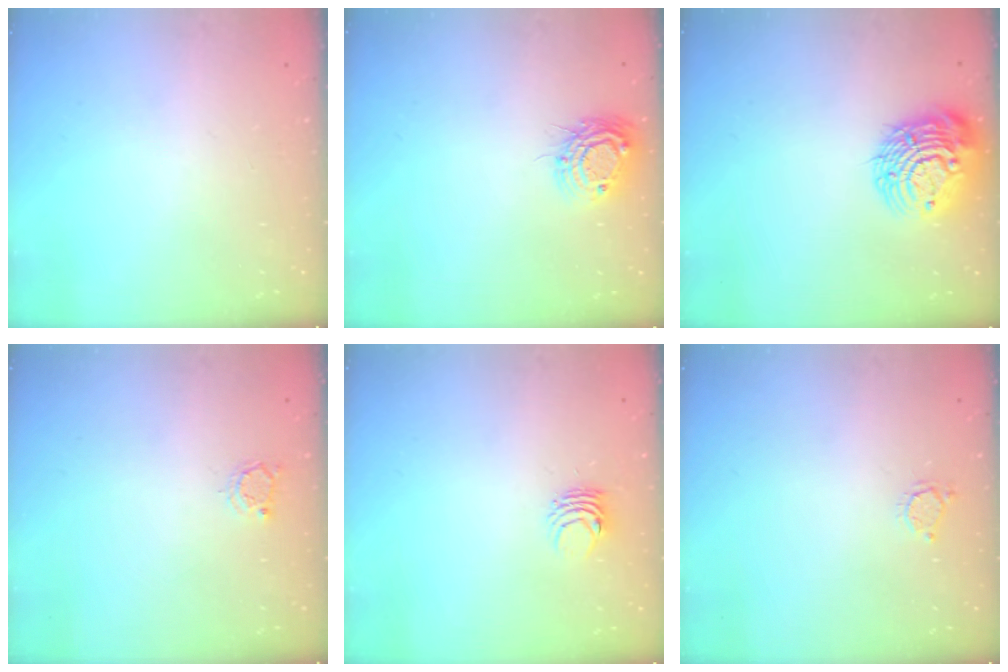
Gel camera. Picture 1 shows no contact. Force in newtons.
{"total": 9.4, "press": 9.4, "slide": 0.7}
{"total": 14.0, "press": 14.0, "slide": 1.4}
{"total": 2.8, "press": 2.8, "slide": 0.5}
{"total": 4.2, "press": 4.2, "slide": 0.4}
{"total": 3.3, "press": 3.2, "slide": 0.3}